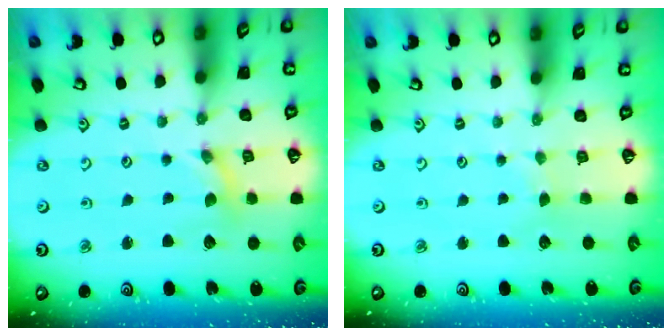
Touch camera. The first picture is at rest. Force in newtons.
{"total": 1.2, "press": 1.2, "slide": 0.2}